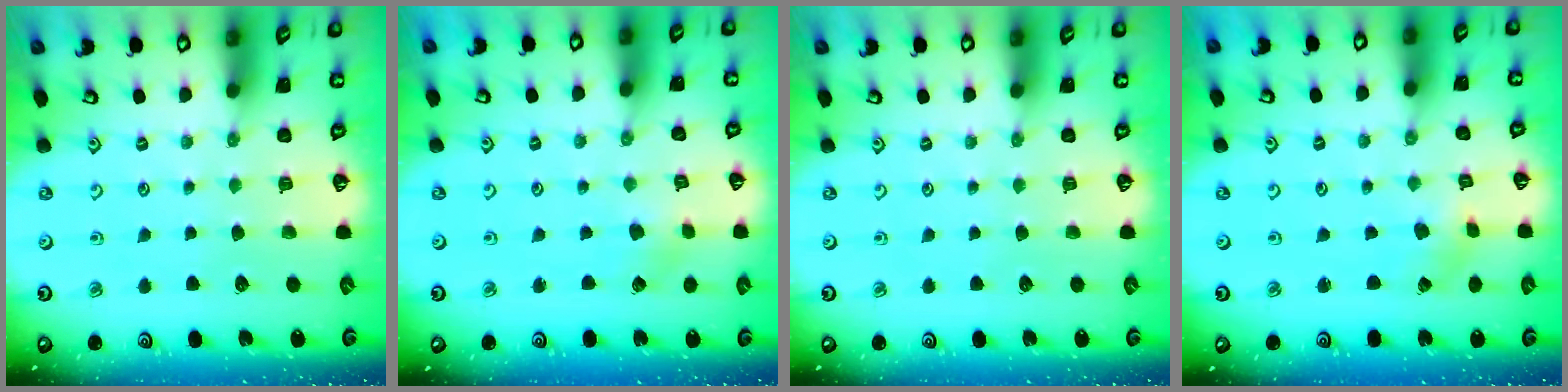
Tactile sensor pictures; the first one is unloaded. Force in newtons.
{"total": 2.3, "press": 2.3, "slide": 0.4}
{"total": 0.0}
{"total": 1.2, "press": 1.2, "slide": 0.2}